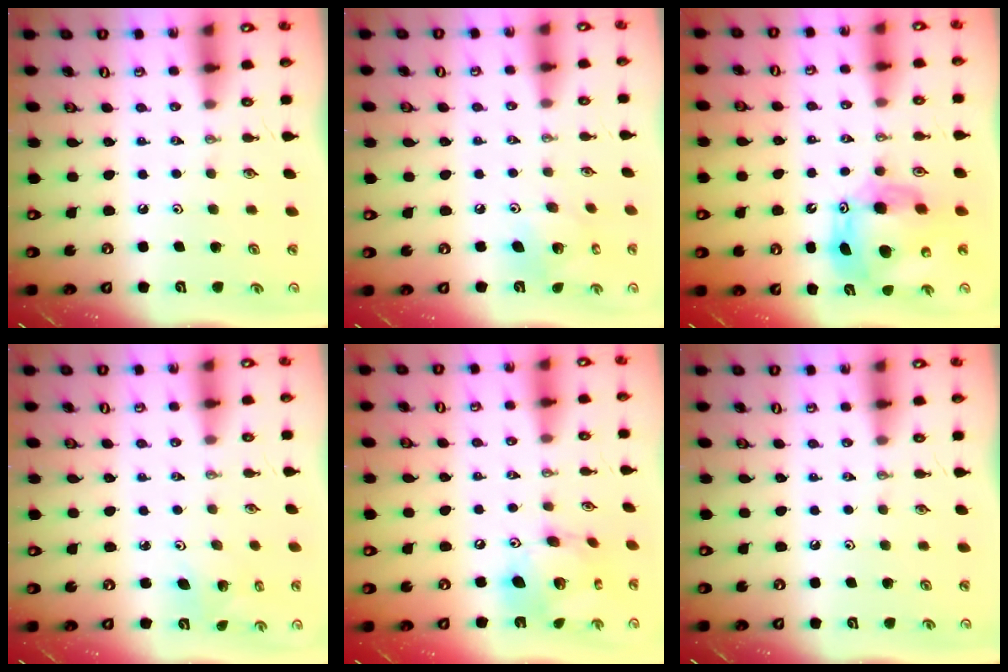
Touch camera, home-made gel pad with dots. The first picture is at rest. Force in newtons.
{"total": 8.6, "press": 8.6, "slide": 0.3}
{"total": 14.3, "press": 14.3, "slide": 1.3}
{"total": 2.7, "press": 2.7, "slide": 0.3}
{"total": 16.5, "press": 16.4, "slide": 1.7}
{"total": 0.0}